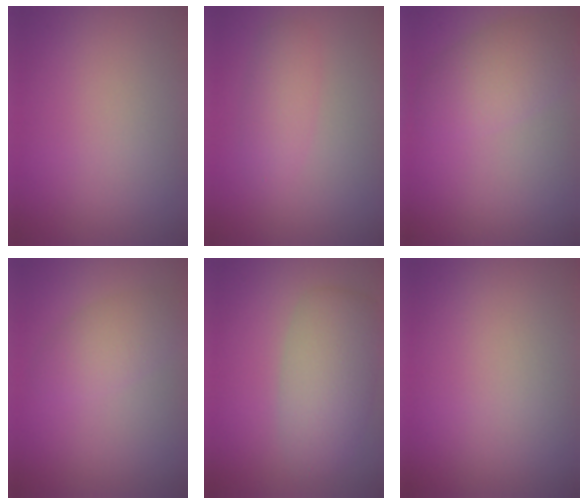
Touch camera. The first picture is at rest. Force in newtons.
{"total": 2.2, "press": 2.2, "slide": 0.0}
{"total": 4.3, "press": 4.3, "slide": 0.1}
{"total": 2.8, "press": 2.8, "slide": 0.1}
{"total": 5.3, "press": 5.3, "slide": 0.3}
{"total": 0.0}